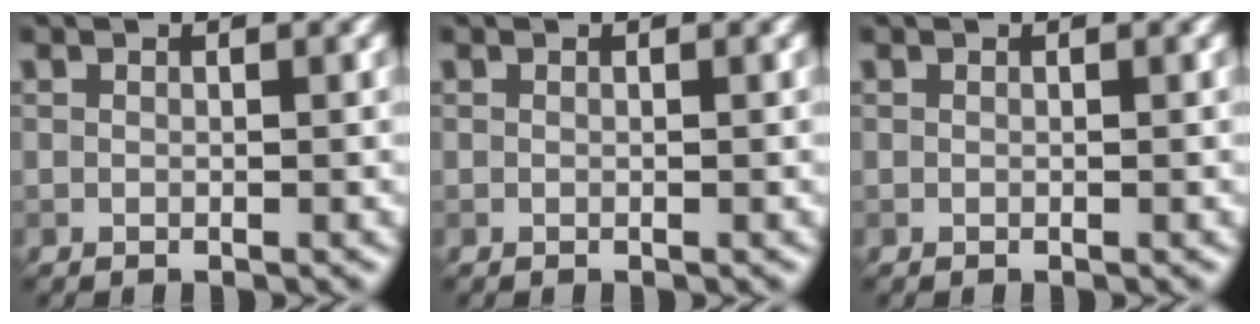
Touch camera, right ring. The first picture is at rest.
{"total": 0.0}
{"total": 0.0}